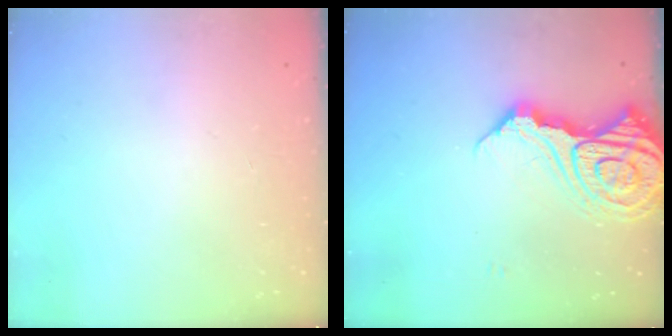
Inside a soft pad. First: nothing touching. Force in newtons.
{"total": 19.5, "press": 19.3, "slide": 2.3}